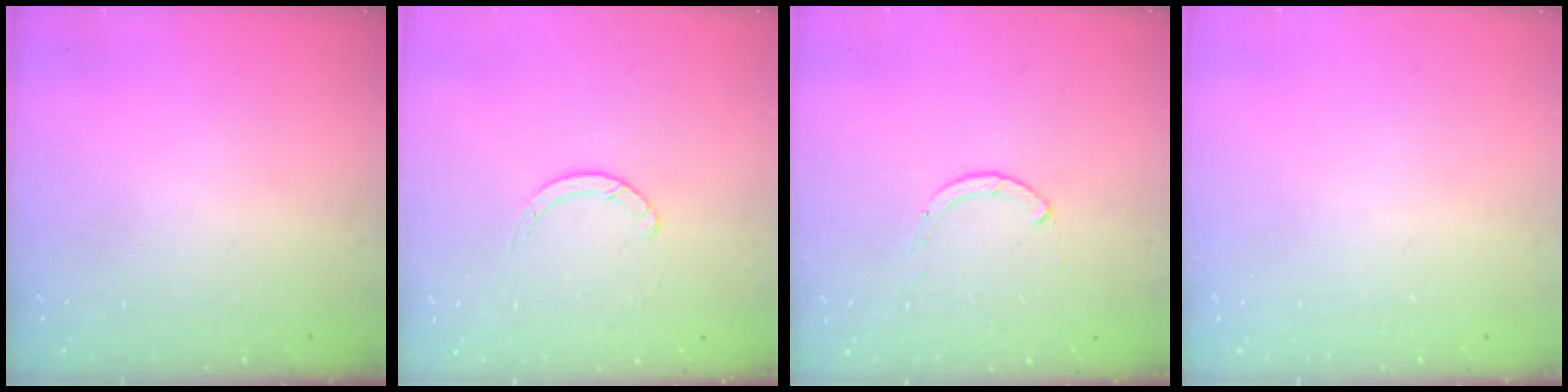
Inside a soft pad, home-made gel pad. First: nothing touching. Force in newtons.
{"total": 1.3, "press": 1.2, "slide": 0.2}
{"total": 0.0}
{"total": 0.0}